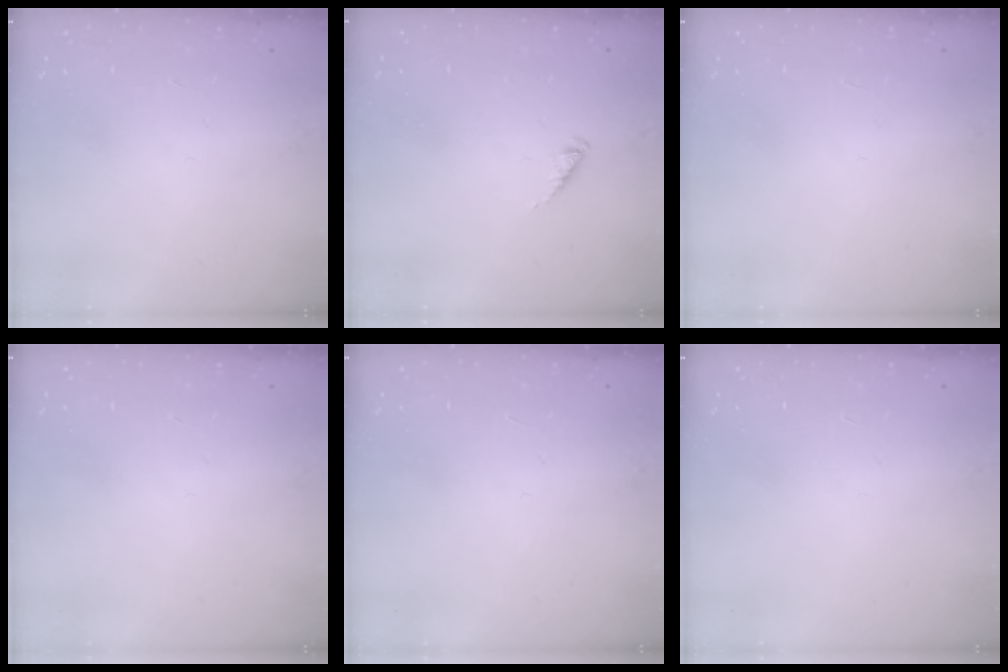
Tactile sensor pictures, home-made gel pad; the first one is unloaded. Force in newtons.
{"total": 2.4, "press": 2.4, "slide": 0.3}
{"total": 0.0}
{"total": 0.0}
{"total": 0.0}
{"total": 0.0}